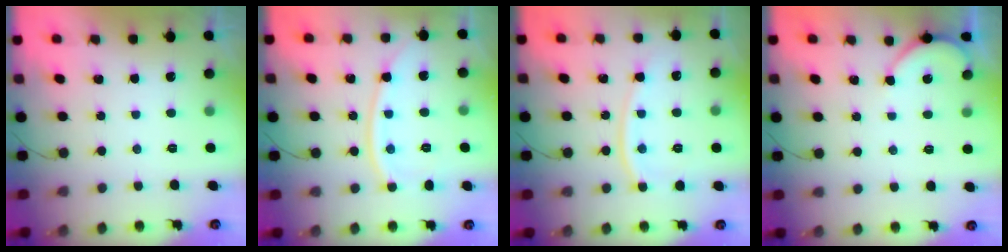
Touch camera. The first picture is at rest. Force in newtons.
{"total": 10.4, "press": 10.4, "slide": 0.3}
{"total": 10.5, "press": 10.4, "slide": 1.3}
{"total": 4.2, "press": 4.2, "slide": 0.5}